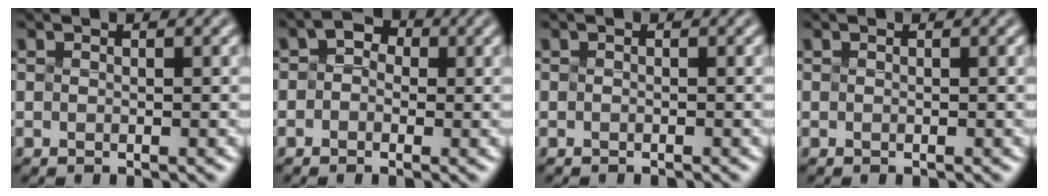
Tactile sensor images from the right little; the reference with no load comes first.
{"total": 1.2, "force": [-0.3, 1.0, 0.6], "torque": [-0.007, 0.008, -0.004]}
{"total": 0.9, "force": [-0.9, -0.1, 0.0], "torque": [0.004, -0.009, -0.013]}
{"total": 0.0}